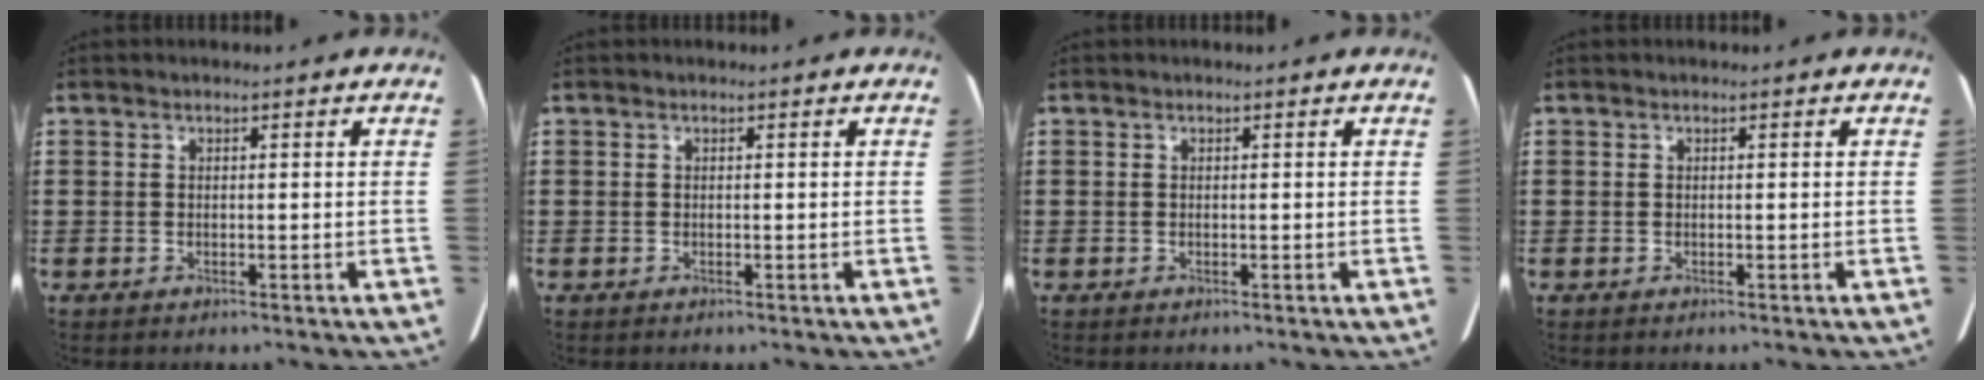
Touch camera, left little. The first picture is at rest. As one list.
[{"total": 0.0}, {"total": 0.0}, {"total": 0.0}]